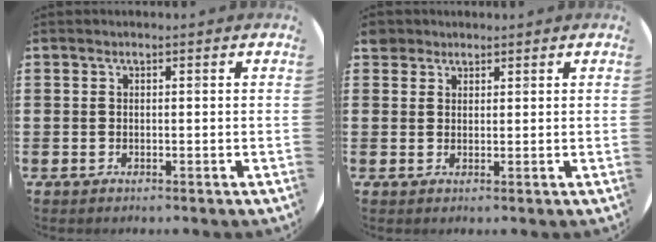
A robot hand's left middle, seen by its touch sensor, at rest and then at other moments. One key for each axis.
{"total": 2.0, "fx": 1.8, "fy": 1.0, "fz": 0.1, "tx": 0.003, "ty": 0.002, "tz": 0.034}